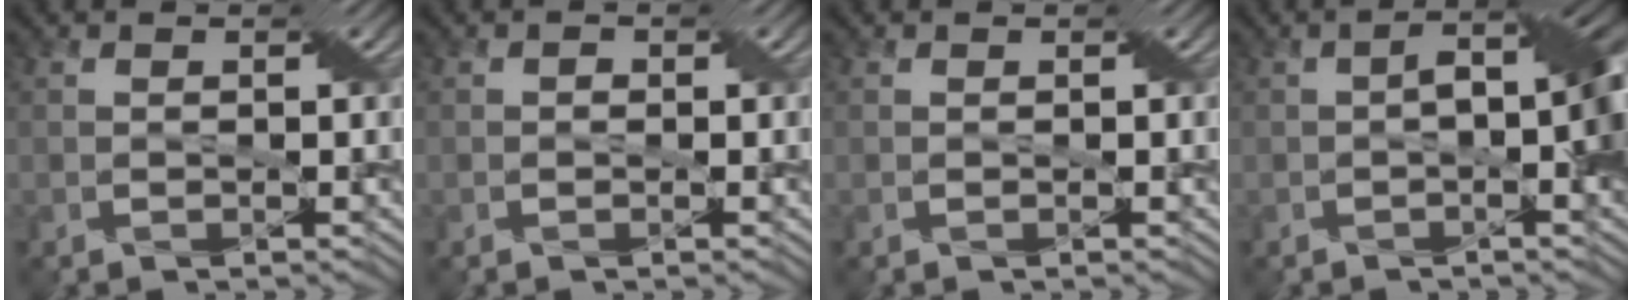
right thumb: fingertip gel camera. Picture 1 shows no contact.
{"total": 0.6, "force": [-0.1, 0.5, 0.2], "torque": [-0.002, -0.001, -0.004]}
{"total": 0.0}
{"total": 7.2, "force": [-0.3, 2.4, 6.8], "torque": [-0.102, 0.004, -0.007]}